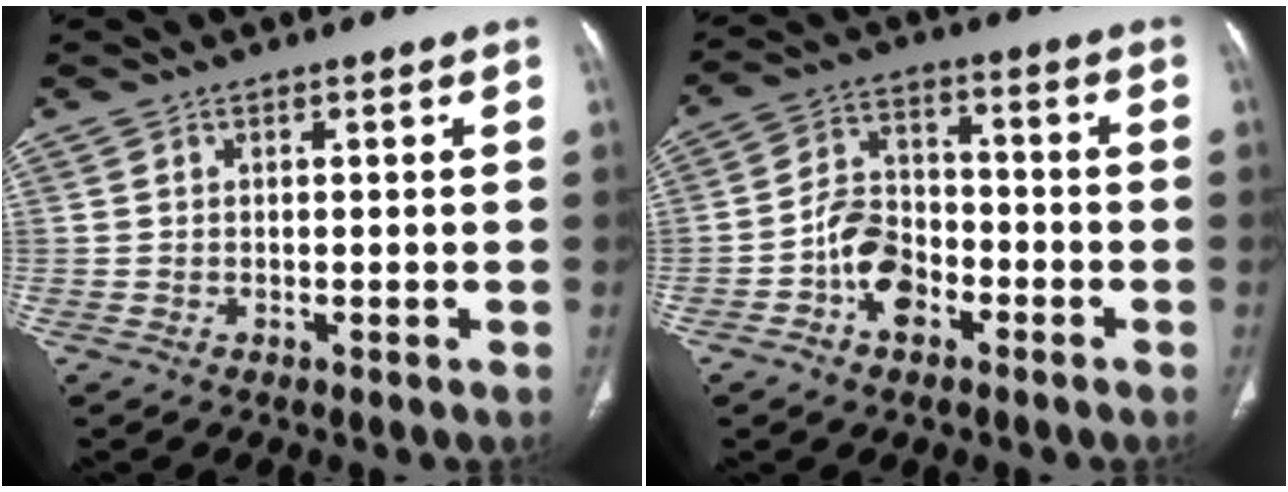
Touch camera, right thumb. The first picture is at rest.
{"total": 9.1, "force": [-4.0, 6.0, 5.6], "torque": [-0.082, 0.034, -0.079]}